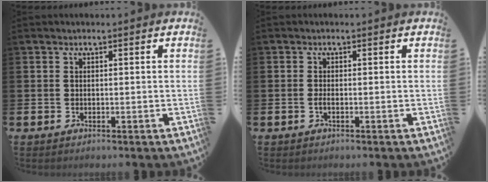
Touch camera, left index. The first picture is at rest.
{"total": 0.8, "force": [-0.4, 0.2, 0.7], "torque": [-0.020, 0.001, -0.006]}